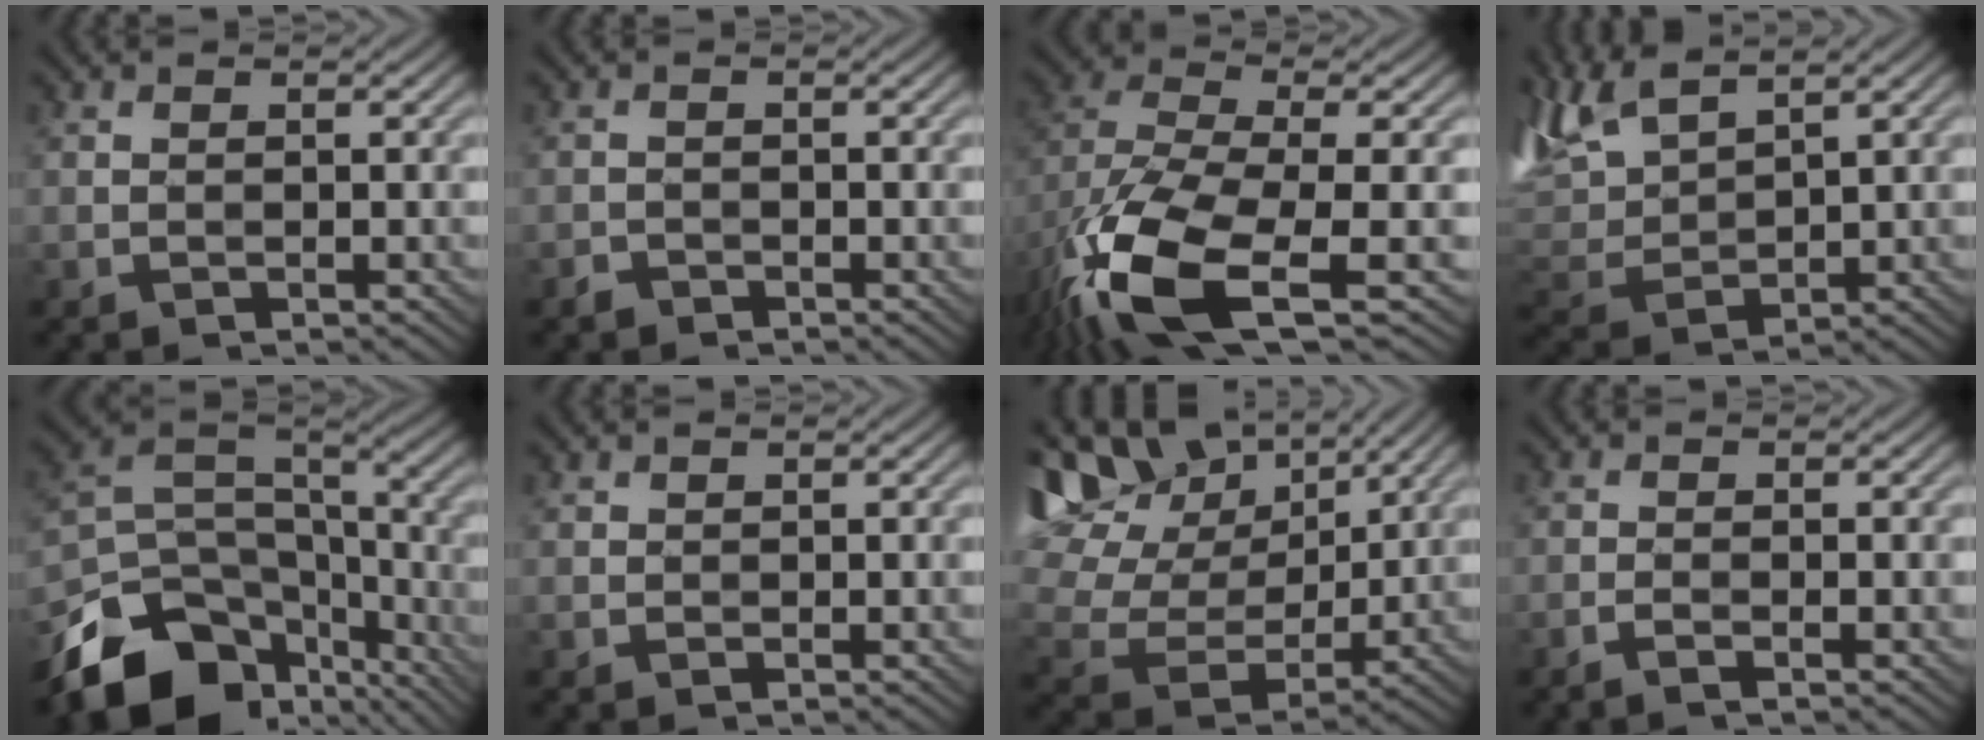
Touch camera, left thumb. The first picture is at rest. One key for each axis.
{"total": 0.9, "fx": -0.8, "fy": 0.4, "fz": 0.2, "tx": -0.005, "ty": 0.004, "tz": -0.015}
{"total": 14.8, "fx": -6.8, "fy": 5.8, "fz": 11.8, "tx": -0.284, "ty": -0.025, "tz": -0.122}
{"total": 8.3, "fx": 6.3, "fy": 2.6, "fz": 4.7, "tx": -0.134, "ty": 0.021, "tz": 0.134}
{"total": 13.4, "fx": -8.7, "fy": 7.7, "fz": 6.8, "tx": -0.158, "ty": -0.017, "tz": -0.150}
{"total": 0.8, "fx": 0.8, "fy": 0.2, "fz": 0.0, "tx": 0.000, "ty": 0.002, "tz": 0.019}
{"total": 15.1, "fx": 8.4, "fy": 8.9, "fz": 8.8, "tx": -0.206, "ty": 0.028, "tz": 0.141}
{"total": 1.1, "fx": -0.7, "fy": -0.3, "fz": 0.9, "tx": -0.021, "ty": 0.007, "tz": -0.013}